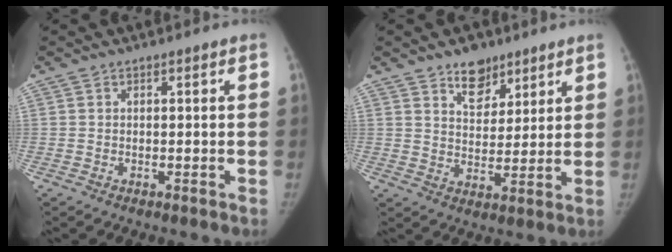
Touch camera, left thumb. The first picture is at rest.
{"total": 7.8, "force": [5.4, 4.5, 3.3], "torque": [-0.021, -0.036, 0.091]}